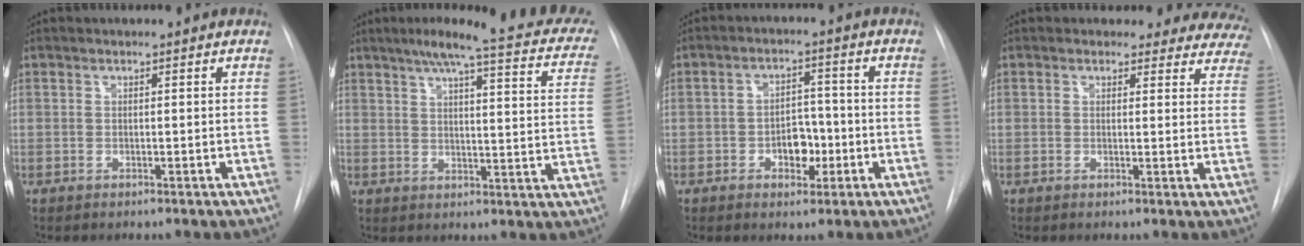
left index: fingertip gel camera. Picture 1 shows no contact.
{"total": 22.0, "force": [17.8, 2.8, 12.5], "torque": [-0.167, -0.007, 0.204]}
{"total": 5.0, "force": [-1.6, 3.1, 3.6], "torque": [-0.049, 0.010, -0.023]}
{"total": 13.9, "force": [12.7, 5.4, 1.3], "torque": [0.022, -0.037, 0.105]}